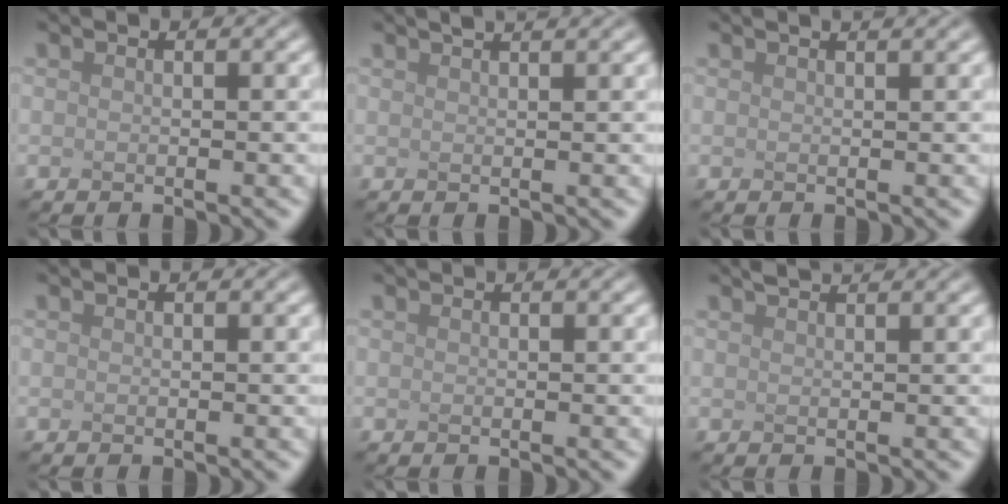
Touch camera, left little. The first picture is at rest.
{"total": 3.3, "force": [2.3, 1.2, 2.0], "torque": [-0.003, 0.026, -0.003]}
{"total": 2.0, "force": [1.4, 0.8, 1.2], "torque": [0.002, 0.013, -0.009]}
{"total": 0.0}
{"total": 0.0}
{"total": 1.8, "force": [1.6, 0.3, 0.8], "torque": [-0.005, 0.011, 0.009]}